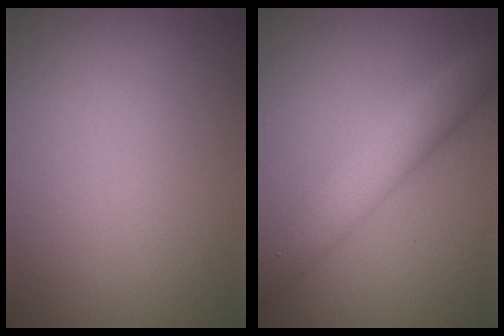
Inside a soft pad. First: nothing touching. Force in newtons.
{"total": 4.7, "press": 4.7, "slide": 0.1}